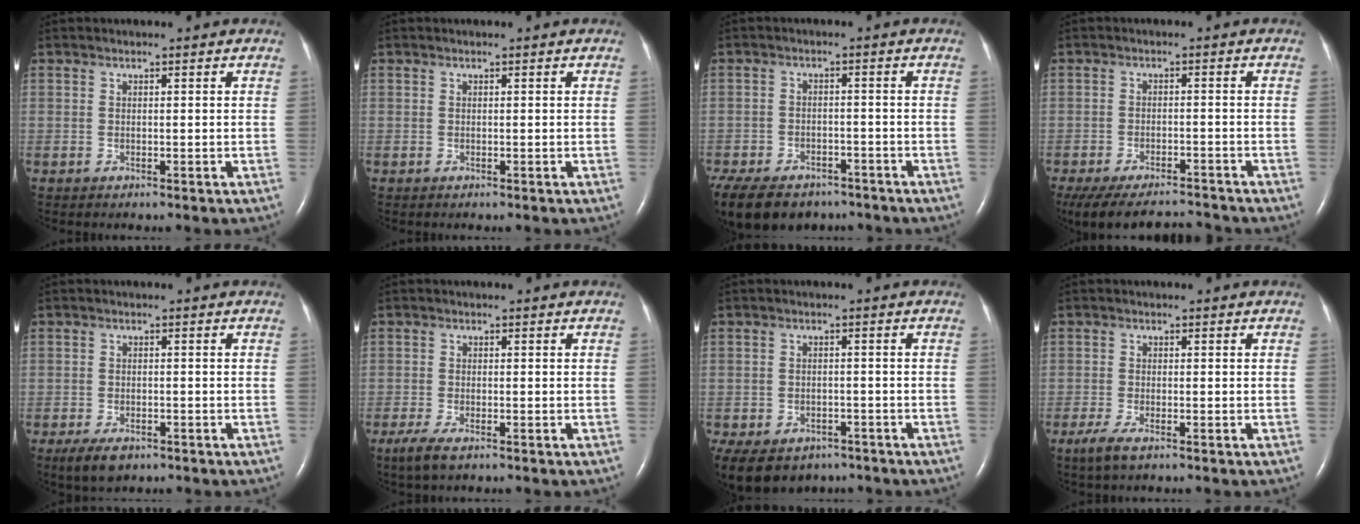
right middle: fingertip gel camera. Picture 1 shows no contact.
{"total": 0.0}
{"total": 18.8, "force": [-13.2, 10.6, 8.1], "torque": [-0.244, -0.027, -0.185]}
{"total": 11.6, "force": [-10.8, 2.3, 3.7], "torque": [-0.075, 0.000, -0.157]}
{"total": 4.0, "force": [-2.6, 1.8, 2.5], "torque": [-0.052, -0.007, -0.039]}
{"total": 3.7, "force": [-2.5, 0.9, 2.6], "torque": [-0.062, -0.010, -0.043]}
{"total": 17.2, "force": [-10.5, 11.9, 6.7], "torque": [-0.213, -0.010, -0.135]}
{"total": 3.1, "force": [-2.0, 0.7, 2.3], "torque": [-0.058, -0.008, -0.039]}